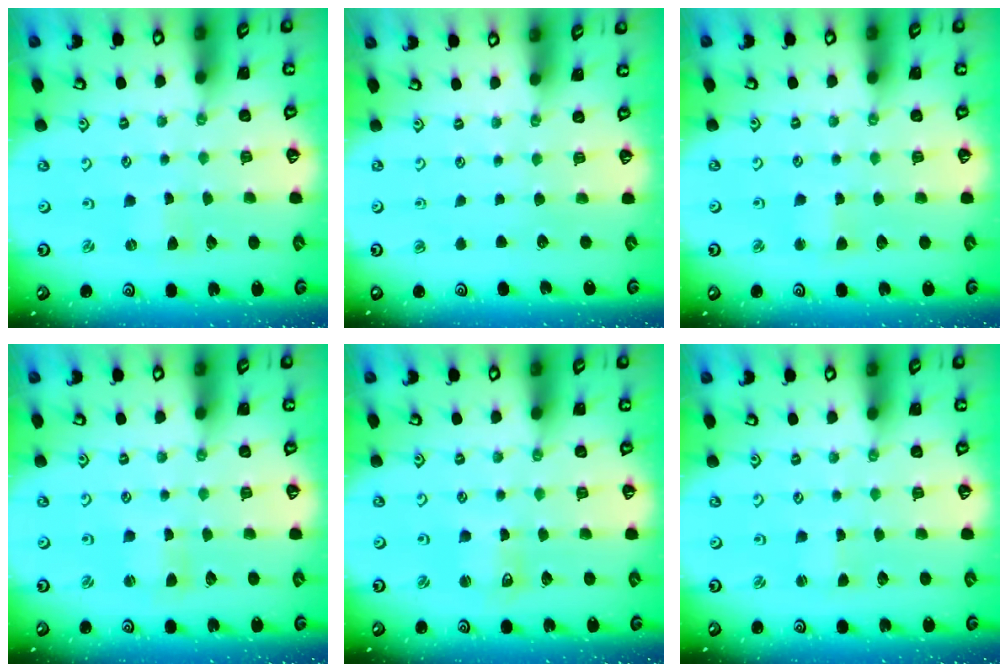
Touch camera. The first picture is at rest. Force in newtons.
{"total": 0.0}
{"total": 2.4, "press": 2.4, "slide": 0.3}
{"total": 1.0, "press": 1.0, "slide": 0.2}
{"total": 2.6, "press": 2.6, "slide": 0.2}
{"total": 0.6, "press": 0.6, "slide": 0.0}